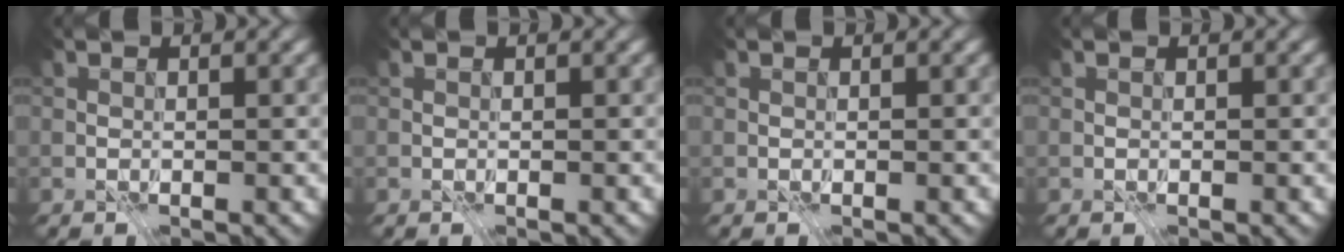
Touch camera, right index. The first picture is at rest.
{"total": 0.0}
{"total": 0.0}
{"total": 0.0}